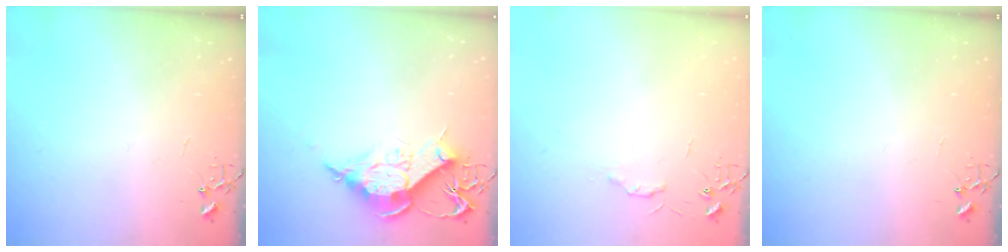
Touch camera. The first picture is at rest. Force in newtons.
{"total": 12.5, "press": 12.4, "slide": 1.0}
{"total": 4.3, "press": 4.2, "slide": 0.6}
{"total": 0.0}